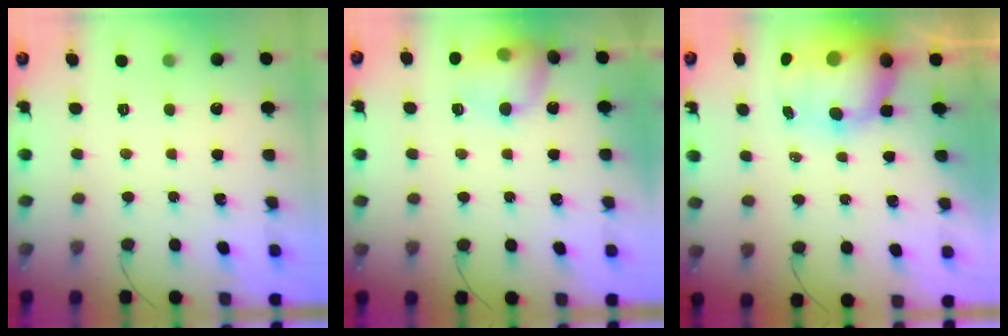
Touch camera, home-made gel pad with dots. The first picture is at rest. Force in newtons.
{"total": 13.0, "press": 12.9, "slide": 2.0}
{"total": 11.8, "press": 11.4, "slide": 2.7}